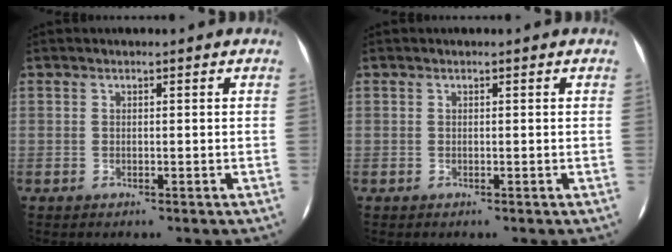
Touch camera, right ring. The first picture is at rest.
{"total": 0.0}